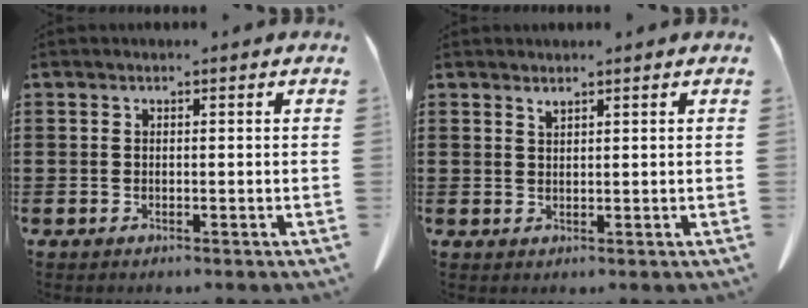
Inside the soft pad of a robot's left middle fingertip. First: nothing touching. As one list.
[{"total": 1.2, "force": [1.1, 0.0, 0.5], "torque": [-0.012, -0.004, 0.022]}]